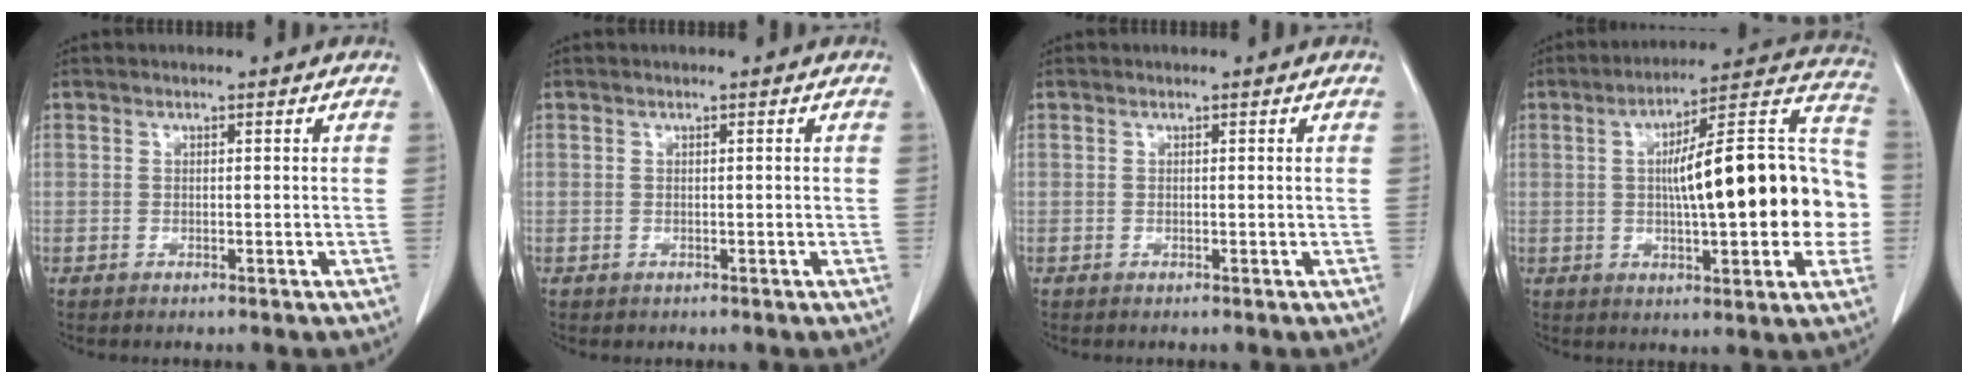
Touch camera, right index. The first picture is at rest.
{"total": 0.0}
{"total": 0.0}
{"total": 21.6, "force": [-0.9, 4.4, 21.1], "torque": [-0.263, 0.047, -0.007]}